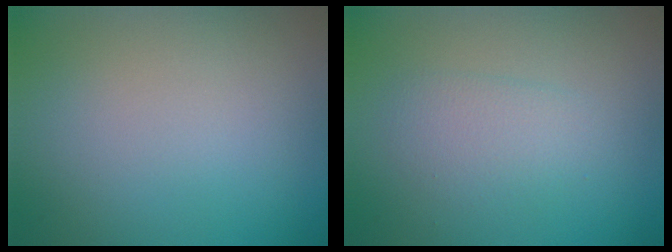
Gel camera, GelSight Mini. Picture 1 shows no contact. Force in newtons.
{"total": 2.1, "press": 2.1, "slide": 0.1}